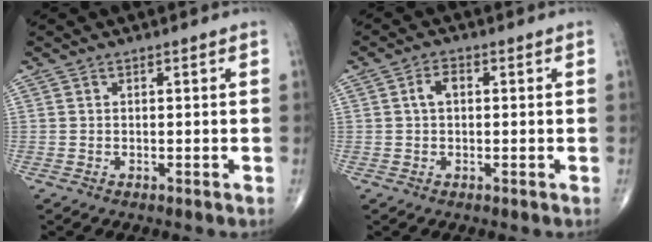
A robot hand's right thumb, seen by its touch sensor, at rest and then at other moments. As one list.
[{"total": 2.7, "force": [0.3, 1.6, 2.2], "torque": [-0.040, 0.011, 0.001]}]